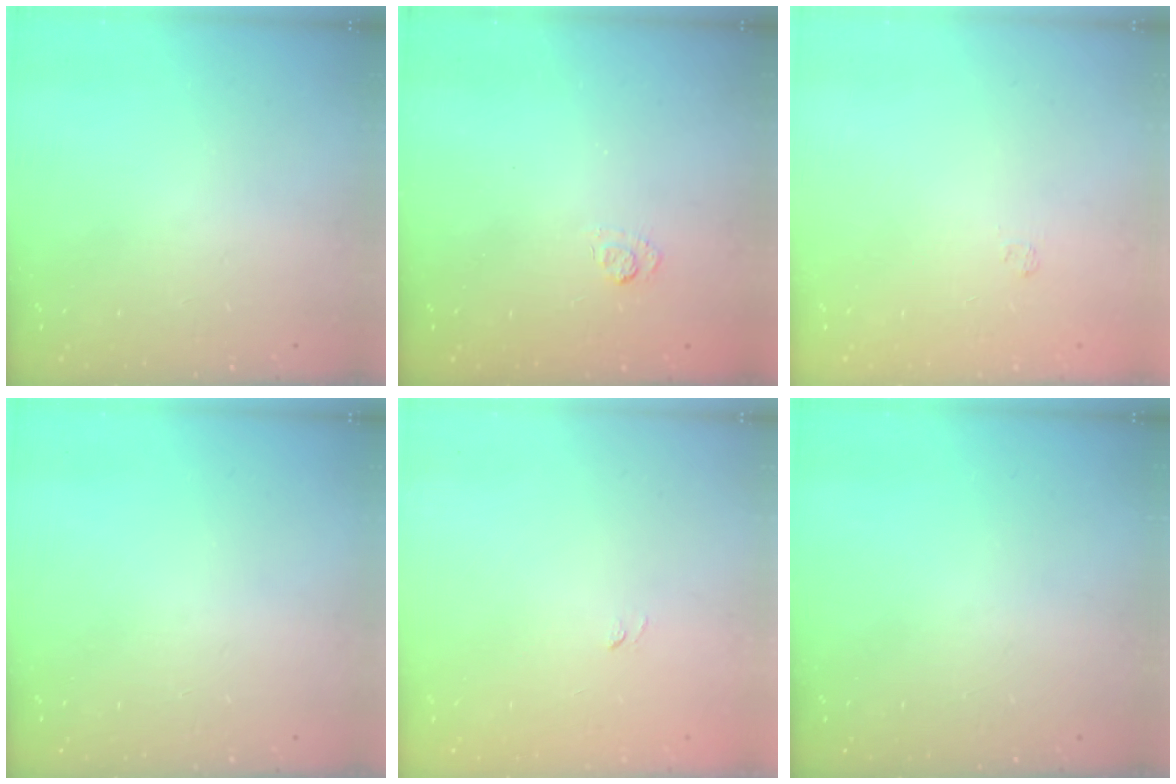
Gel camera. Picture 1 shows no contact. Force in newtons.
{"total": 2.7, "press": 2.3, "slide": 1.5}
{"total": 1.7, "press": 1.2, "slide": 1.1}
{"total": 0.0}
{"total": 3.3, "press": 3.1, "slide": 1.0}
{"total": 0.0}